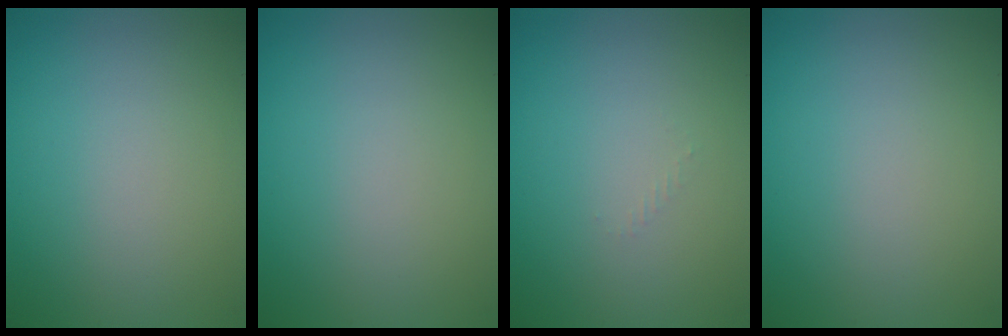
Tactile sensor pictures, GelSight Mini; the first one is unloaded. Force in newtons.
{"total": 0.0}
{"total": 0.5, "press": 0.5, "slide": 0.2}
{"total": 0.0}